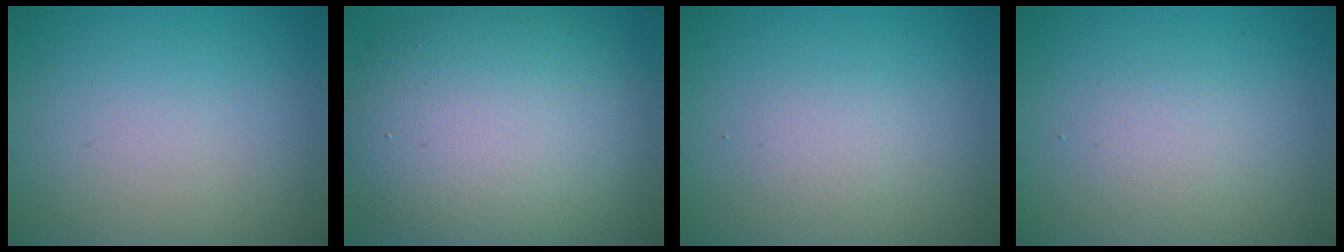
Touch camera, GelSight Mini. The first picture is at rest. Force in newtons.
{"total": 11.7, "press": 11.7, "slide": 0.7}
{"total": 1.3, "press": 1.3, "slide": 0.0}
{"total": 1.4, "press": 1.4, "slide": 0.1}